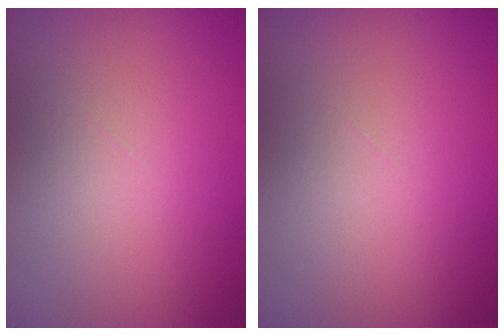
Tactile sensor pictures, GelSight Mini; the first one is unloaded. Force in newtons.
{"total": 0.0}